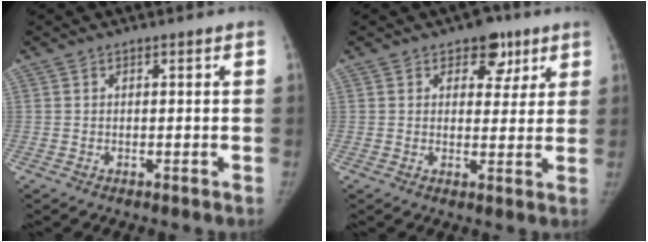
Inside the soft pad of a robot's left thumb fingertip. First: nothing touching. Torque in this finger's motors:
{"motor_torque": [0.45, 0.33, 0.68, -0.25, 0.10]}